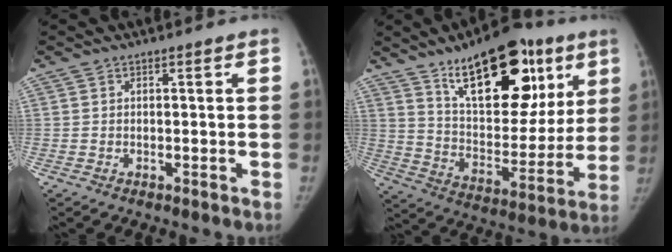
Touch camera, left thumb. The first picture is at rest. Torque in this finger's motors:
{"motor_torque": [0.25, 0.26, 1.46, -1.31, 0.17]}